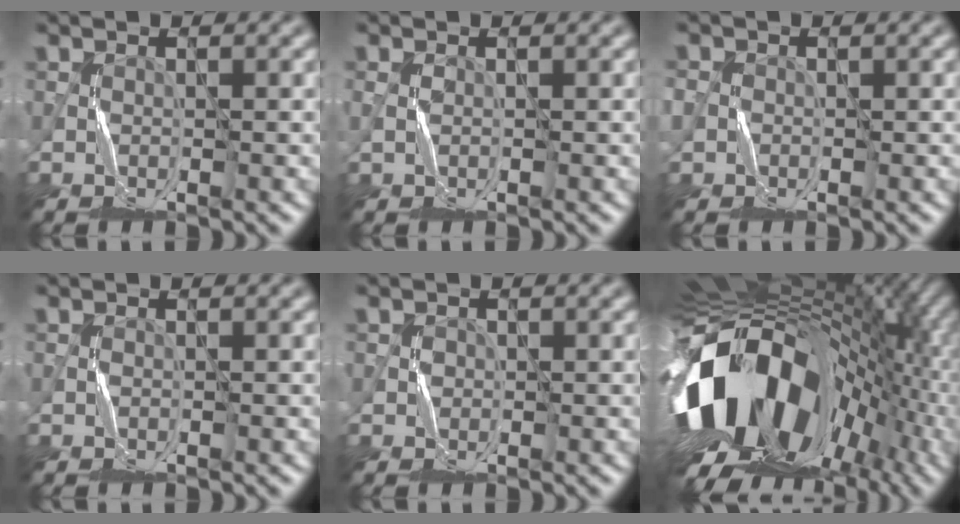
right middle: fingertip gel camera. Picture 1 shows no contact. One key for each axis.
{"total": 0.0}
{"total": 1.0, "fx": -0.2, "fy": 1.0, "fz": 0.1, "tx": -0.003, "ty": 0.001, "tz": -0.007}
{"total": 0.0}
{"total": 1.0, "fx": 0.1, "fy": 1.0, "fz": -0.1, "tx": 0.002, "ty": 0.002, "tz": 0.003}
{"total": 18.1, "fx": -2.3, "fy": 12.2, "fz": 13.1, "tx": -0.250, "ty": -0.006, "tz": -0.039}